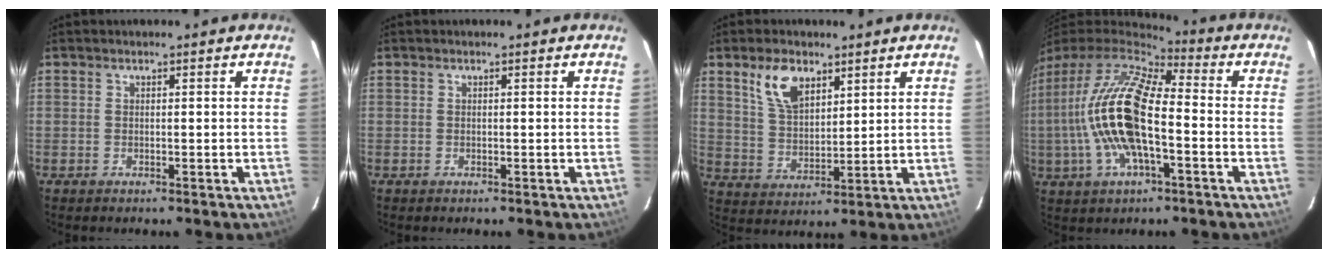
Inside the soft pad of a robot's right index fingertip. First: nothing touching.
{"total": 0.0}
{"total": 8.6, "force": [5.0, 4.4, 5.4], "torque": [-0.101, 0.011, 0.104]}
{"total": 18.5, "force": [-2.7, 6.5, 17.1], "torque": [-0.326, -0.006, -0.058]}